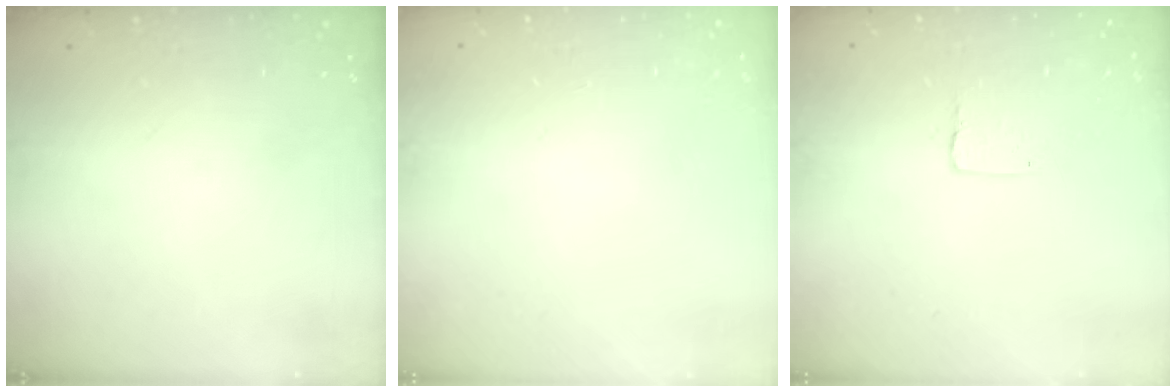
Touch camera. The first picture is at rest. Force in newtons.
{"total": 0.0}
{"total": 2.0, "press": 2.0, "slide": 0.2}